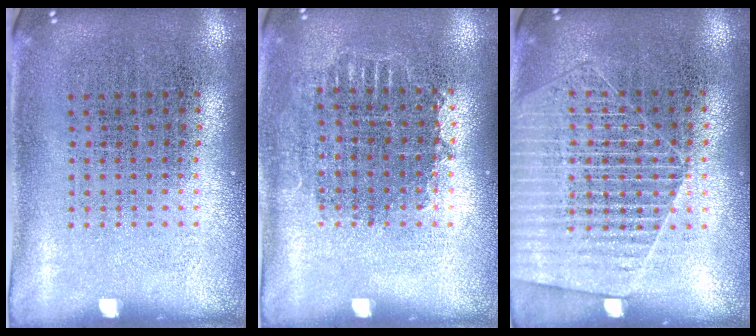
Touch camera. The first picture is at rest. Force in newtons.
{"total": 0.8, "press": 0.7, "slide": 0.3}
{"total": 1.8, "press": 1.6, "slide": 0.7}